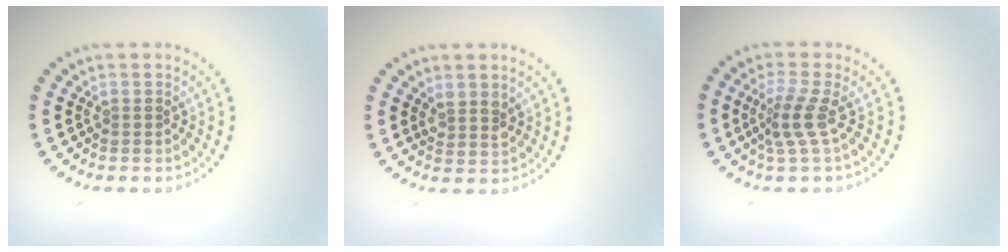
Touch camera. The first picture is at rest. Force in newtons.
{"total": 1.7, "press": 1.5, "slide": 0.8}
{"total": 2.6, "press": 1.8, "slide": 1.8}